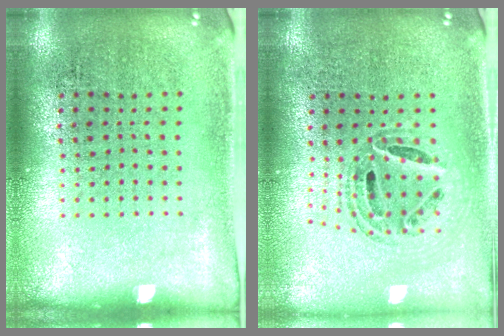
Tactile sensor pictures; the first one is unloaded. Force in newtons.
{"total": 0.9, "press": 0.8, "slide": 0.2}